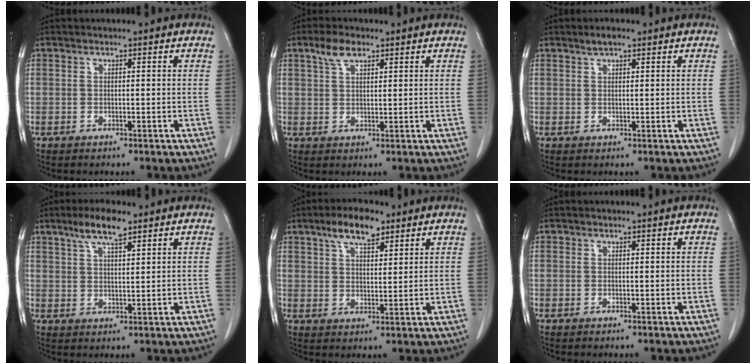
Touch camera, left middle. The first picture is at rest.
{"total": 3.9, "force": [2.5, 1.6, 2.4], "torque": [-0.053, 0.009, 0.052]}
{"total": 1.9, "force": [1.4, 0.6, 1.1], "torque": [-0.023, 0.005, 0.025]}
{"total": 6.3, "force": [4.4, 1.3, 4.3], "torque": [-0.087, 0.007, 0.080]}
{"total": 7.2, "force": [4.8, 2.6, 4.7], "torque": [-0.085, 0.010, 0.084]}
{"total": 0.0}